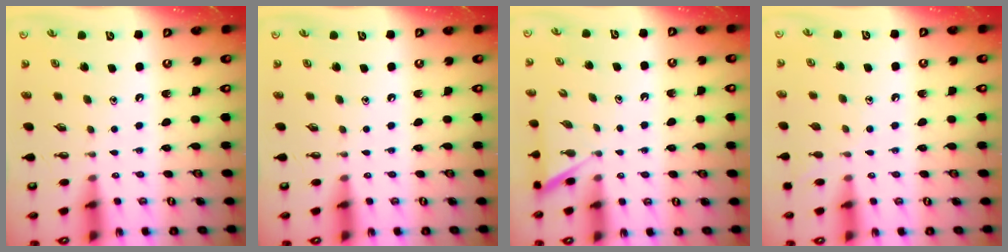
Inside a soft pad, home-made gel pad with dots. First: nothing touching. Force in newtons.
{"total": 0.0}
{"total": 3.0, "press": 3.0, "slide": 0.2}
{"total": 5.9, "press": 5.9, "slide": 0.7}